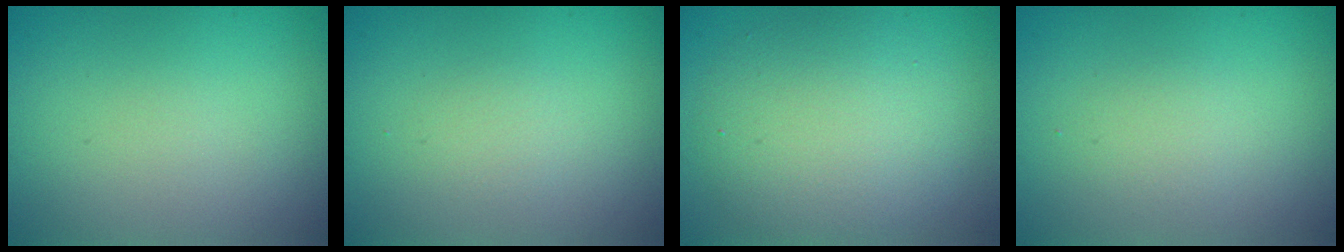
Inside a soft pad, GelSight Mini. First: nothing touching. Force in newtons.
{"total": 1.0, "press": 1.0, "slide": 0.0}
{"total": 5.3, "press": 5.3, "slide": 0.2}
{"total": 1.3, "press": 1.3, "slide": 0.1}